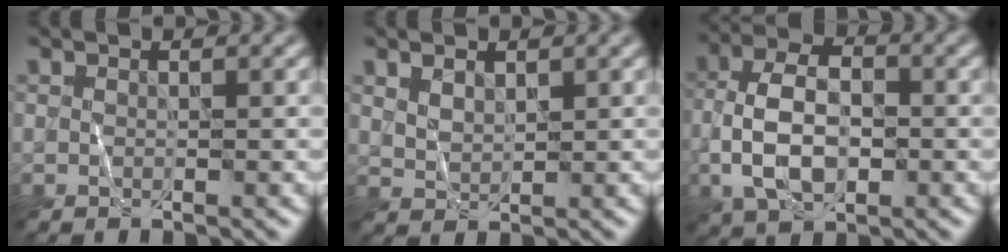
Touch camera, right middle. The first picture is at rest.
{"total": 1.5, "force": [1.0, 0.8, 0.7], "torque": [-0.018, -0.001, 0.027]}
{"total": 6.6, "force": [-1.5, 3.8, 5.1], "torque": [-0.104, 0.008, -0.032]}